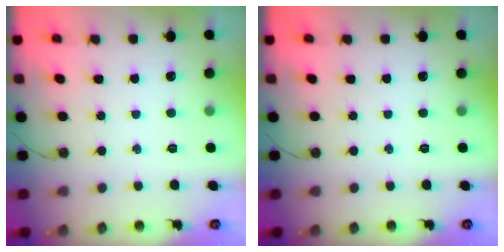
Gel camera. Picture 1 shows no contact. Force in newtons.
{"total": 0.0}